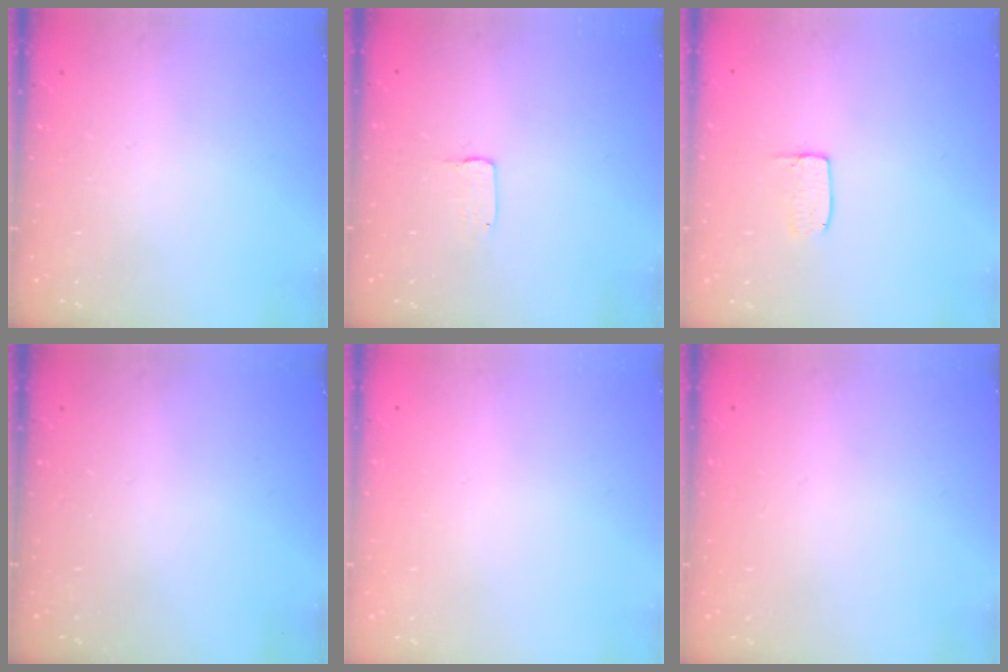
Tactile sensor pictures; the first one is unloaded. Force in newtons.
{"total": 1.3, "press": 1.2, "slide": 0.1}
{"total": 3.6, "press": 3.5, "slide": 0.2}
{"total": 0.0}
{"total": 0.0}
{"total": 0.0}